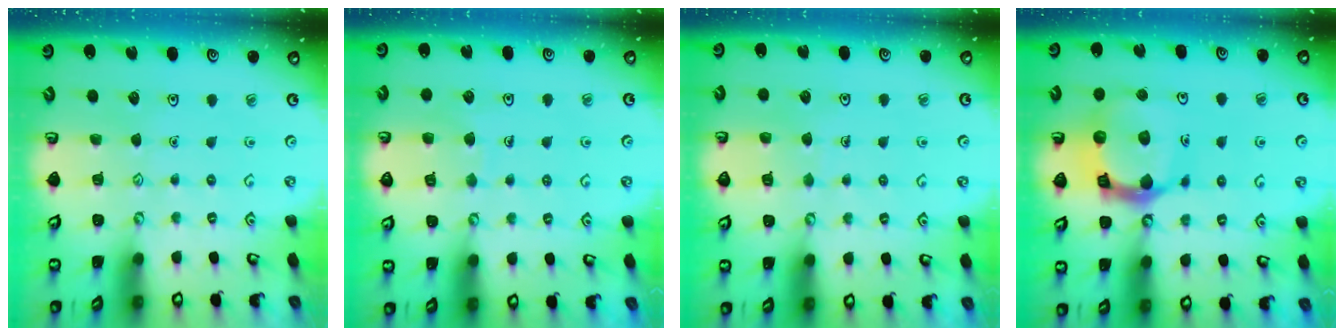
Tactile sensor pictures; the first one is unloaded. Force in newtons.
{"total": 6.6, "press": 6.6, "slide": 0.5}
{"total": 3.5, "press": 3.5, "slide": 0.3}
{"total": 15.7, "press": 15.5, "slide": 2.0}